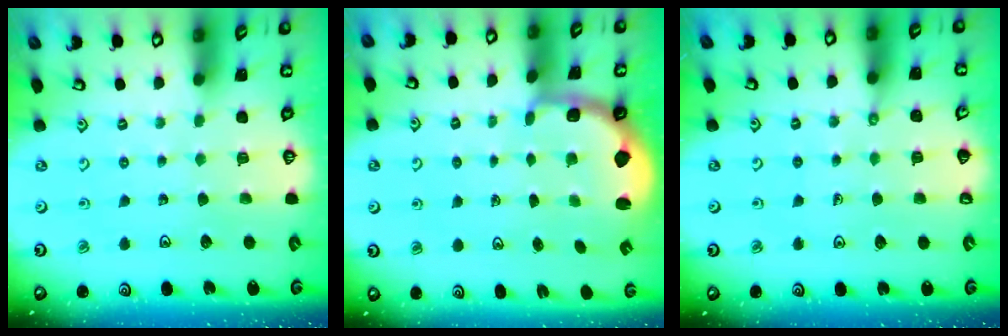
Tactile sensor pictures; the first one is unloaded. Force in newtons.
{"total": 2.3, "press": 1.2, "slide": 1.9}
{"total": 1.5, "press": 1.5, "slide": 0.2}